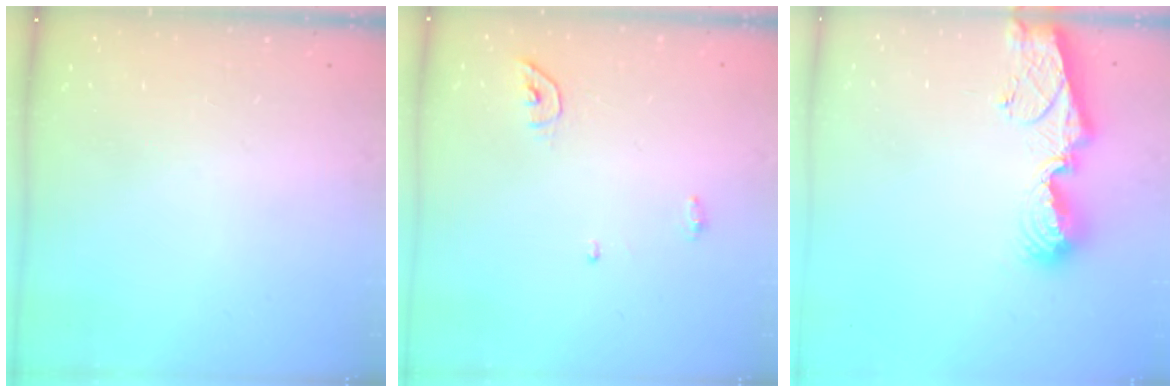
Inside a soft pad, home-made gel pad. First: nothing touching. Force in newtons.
{"total": 4.5, "press": 4.5, "slide": 0.2}
{"total": 9.2, "press": 9.2, "slide": 1.1}